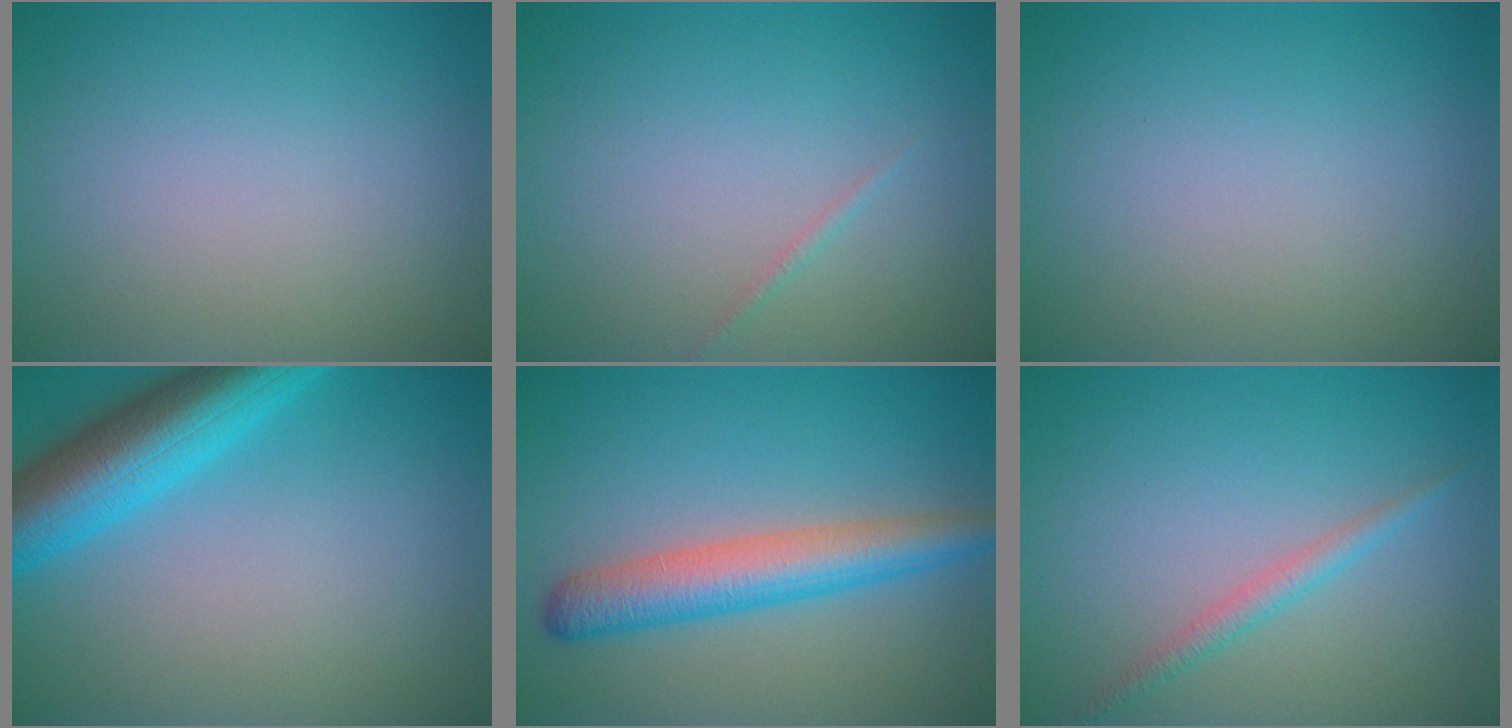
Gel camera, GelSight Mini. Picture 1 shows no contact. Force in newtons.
{"total": 0.5, "press": 0.5, "slide": 0.0}
{"total": 0.0}
{"total": 7.7, "press": 7.7, "slide": 0.4}
{"total": 5.2, "press": 5.2, "slide": 0.2}
{"total": 1.6, "press": 1.6, "slide": 0.0}